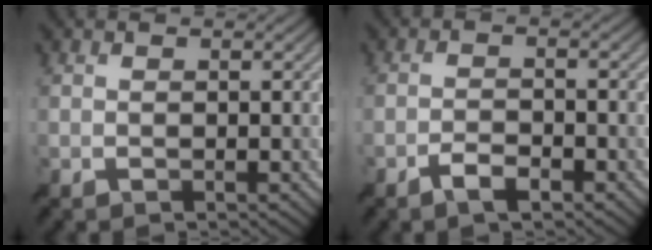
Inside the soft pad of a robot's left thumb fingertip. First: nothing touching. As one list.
[{"total": 2.7, "force": [-2.0, 0.8, 1.7], "torque": [-0.031, 0.000, -0.041]}]